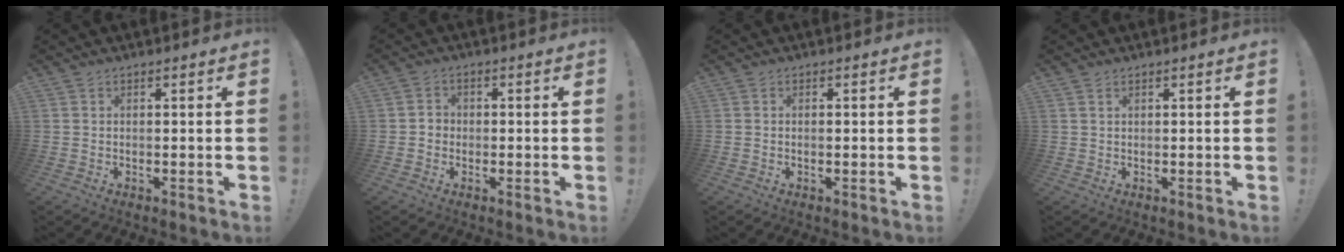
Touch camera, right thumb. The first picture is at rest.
{"total": 2.8, "force": [-1.1, 2.3, 1.2], "torque": [-0.018, 0.010, -0.020]}
{"total": 0.5, "force": [-0.3, 0.2, 0.4], "torque": [-0.002, -0.003, -0.006]}
{"total": 0.9, "force": [0.6, 0.4, 0.6], "torque": [-0.012, 0.001, 0.011]}